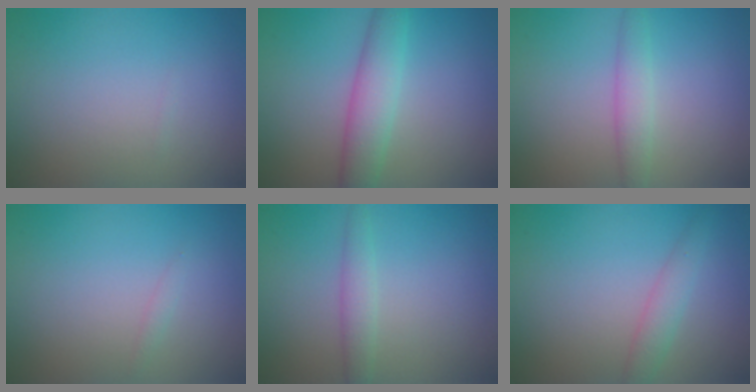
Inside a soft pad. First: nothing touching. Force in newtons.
{"total": 4.1, "press": 4.1, "slide": 0.1}
{"total": 2.2, "press": 2.2, "slide": 0.0}
{"total": 0.5, "press": 0.5, "slide": 0.0}
{"total": 1.8, "press": 1.8, "slide": 0.0}
{"total": 1.9, "press": 1.9, "slide": 0.1}